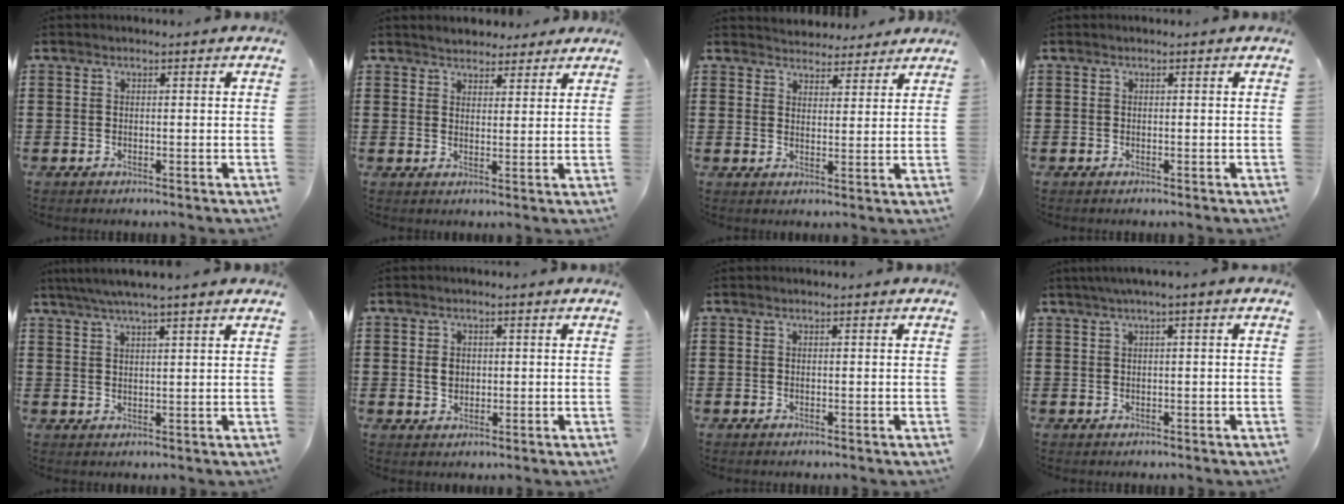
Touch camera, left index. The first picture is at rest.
{"total": 2.8, "force": [2.7, 0.9, 0.0], "torque": [-0.008, 0.001, 0.052]}
{"total": 3.6, "force": [3.4, 1.0, -0.1], "torque": [-0.011, -0.011, 0.064]}
{"total": 0.0}
{"total": 3.7, "force": [3.2, -0.3, 2.0], "torque": [-0.047, -0.004, 0.056]}
{"total": 2.2, "force": [0.3, 1.8, 1.3], "torque": [-0.030, 0.008, 0.005]}
{"total": 0.0}
{"total": 1.4, "force": [0.2, -0.1, 1.3], "torque": [-0.023, -0.003, 0.003]}